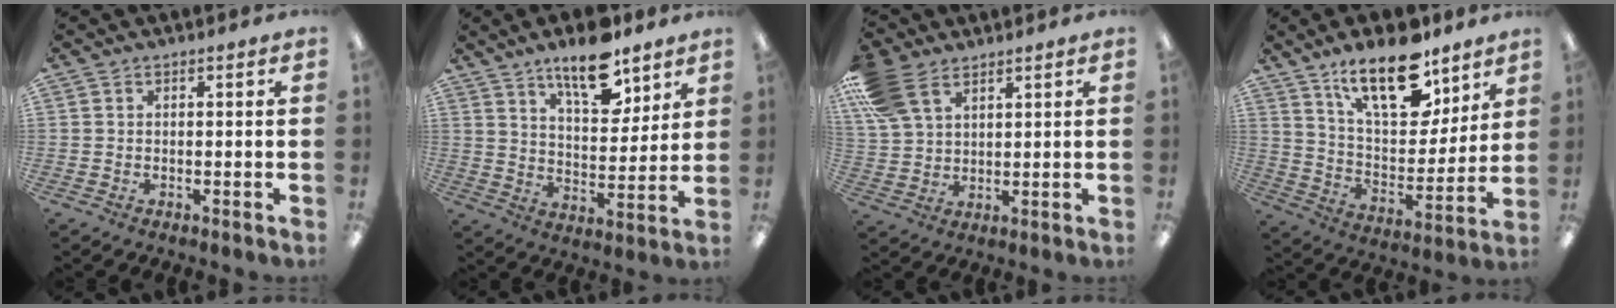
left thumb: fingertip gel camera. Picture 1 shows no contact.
{"total": 13.4, "force": [9.7, 5.5, 7.4], "torque": [-0.105, -0.056, 0.167]}
{"total": 11.3, "force": [6.8, 6.6, 6.1], "torque": [-0.148, -0.011, 0.133]}
{"total": 17.7, "force": [11.7, 7.8, 10.8], "torque": [-0.169, -0.059, 0.200]}